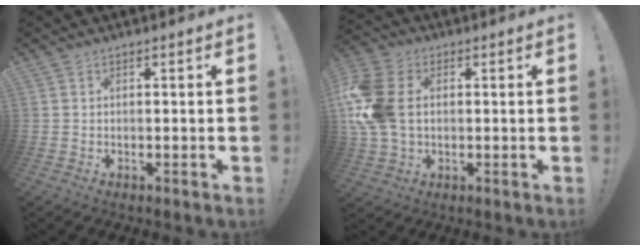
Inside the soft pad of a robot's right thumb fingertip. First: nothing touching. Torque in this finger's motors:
{"motor_torque": [1.60, 1.61, 0.22, 0.10, 0.38]}